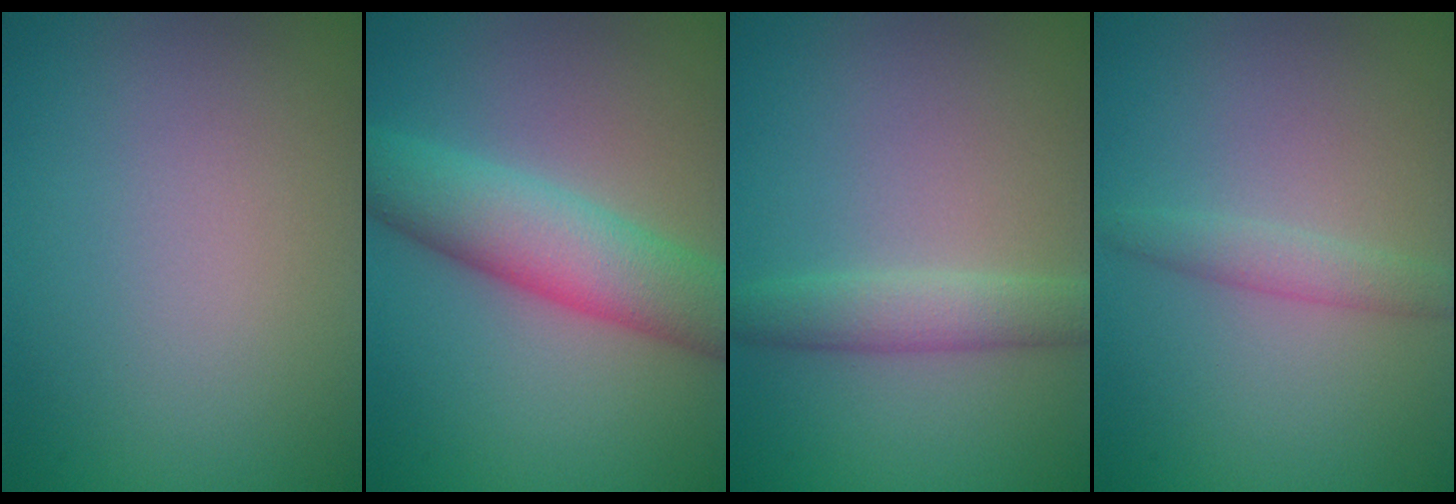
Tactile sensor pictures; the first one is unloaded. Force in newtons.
{"total": 6.9, "press": 6.9, "slide": 0.1}
{"total": 3.0, "press": 3.0, "slide": 0.0}
{"total": 1.8, "press": 1.8, "slide": 0.1}